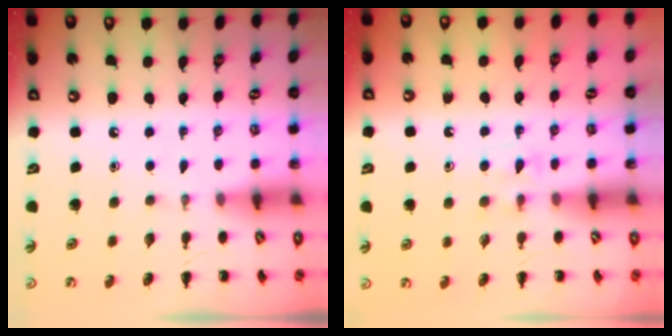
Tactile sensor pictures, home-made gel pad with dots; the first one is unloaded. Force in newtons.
{"total": 4.8, "press": 4.5, "slide": 1.7}